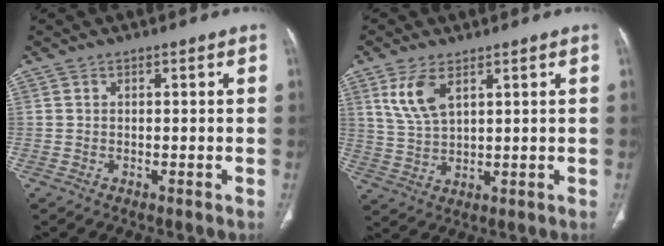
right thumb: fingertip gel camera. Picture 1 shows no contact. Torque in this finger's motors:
{"motor_torque": [0.07, 0.06, 0.46, 0.36, 0.05]}